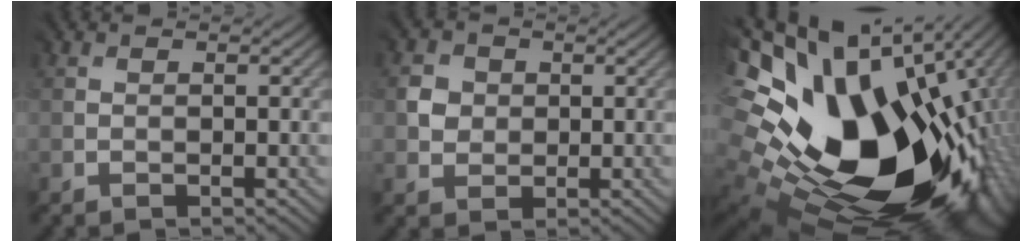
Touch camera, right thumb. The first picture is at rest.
{"total": 2.6, "force": [0.7, 2.3, -0.9], "torque": [0.013, -0.002, 0.010]}
{"total": 19.8, "force": [1.6, 13.4, 14.5], "torque": [-0.251, -0.076, 0.070]}